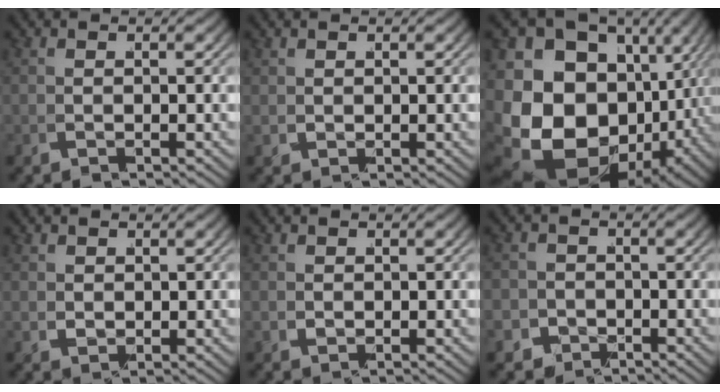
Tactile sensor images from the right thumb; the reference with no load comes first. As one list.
[{"total": 1.8, "force": [0.8, 1.4, 0.7], "torque": [-0.026, -0.001, 0.017]}, {"total": 22.2, "force": [-0.5, 16.9, 14.4], "torque": [-0.295, -0.065, 0.009]}, {"total": 2.4, "force": [1.2, 1.6, 1.1], "torque": [-0.030, -0.008, 0.032]}, {"total": 1.9, "force": [0.8, 1.5, 0.9], "torque": [-0.027, -0.005, 0.019]}, {"total": 4.4, "force": [-1.9, 3.9, 0.5], "torque": [-0.015, -0.010, -0.041]}]